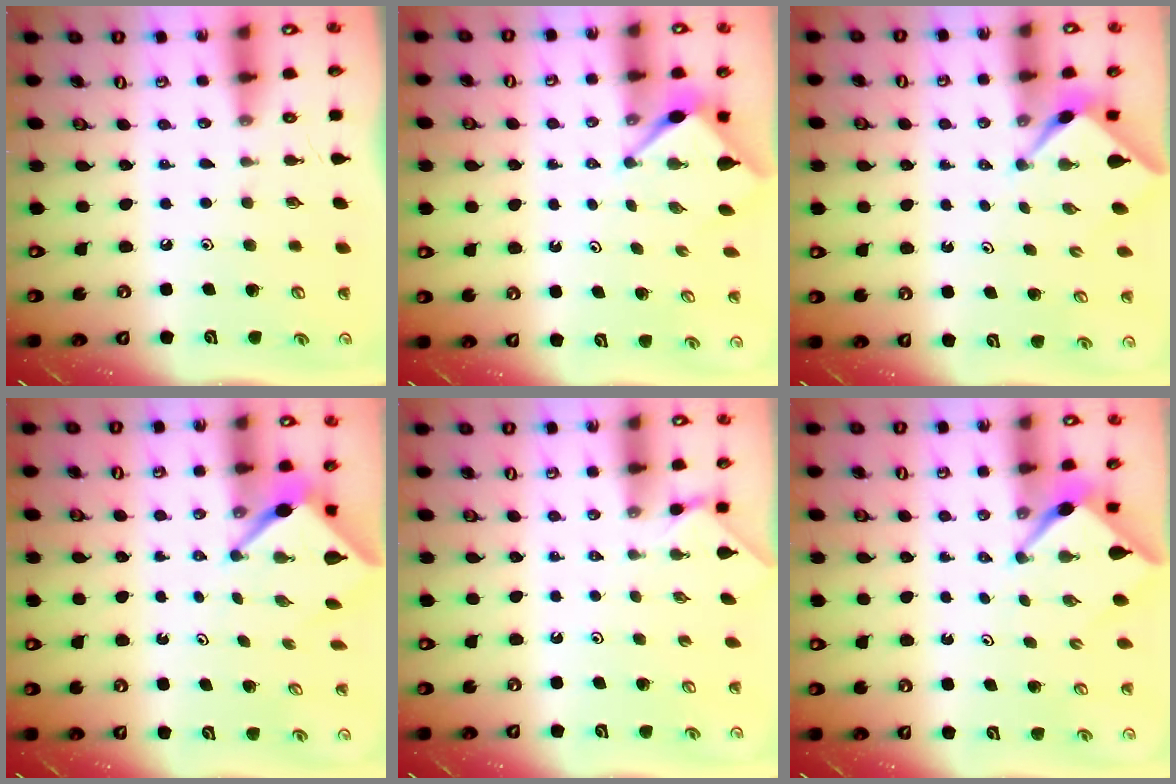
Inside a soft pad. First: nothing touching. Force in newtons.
{"total": 3.0, "press": 3.0, "slide": 0.3}
{"total": 2.2, "press": 2.2, "slide": 0.1}
{"total": 3.5, "press": 3.5, "slide": 0.1}
{"total": 0.0}
{"total": 2.5, "press": 2.5, "slide": 0.3}